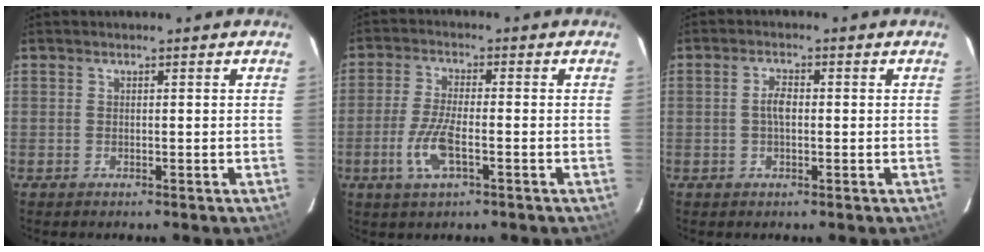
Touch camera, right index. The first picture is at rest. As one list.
[{"total": 7.2, "force": [-2.6, 2.0, 6.4], "torque": [-0.141, -0.006, -0.052]}, {"total": 2.6, "force": [-0.1, 1.2, 2.3], "torque": [-0.046, 0.006, -0.002]}]